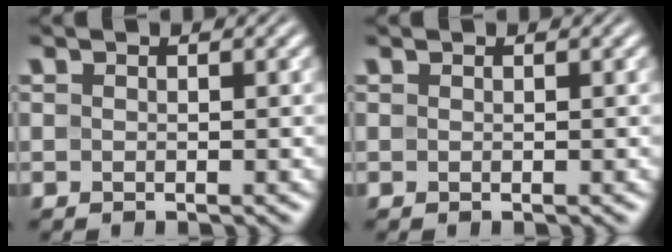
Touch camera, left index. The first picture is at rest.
{"total": 0.0}